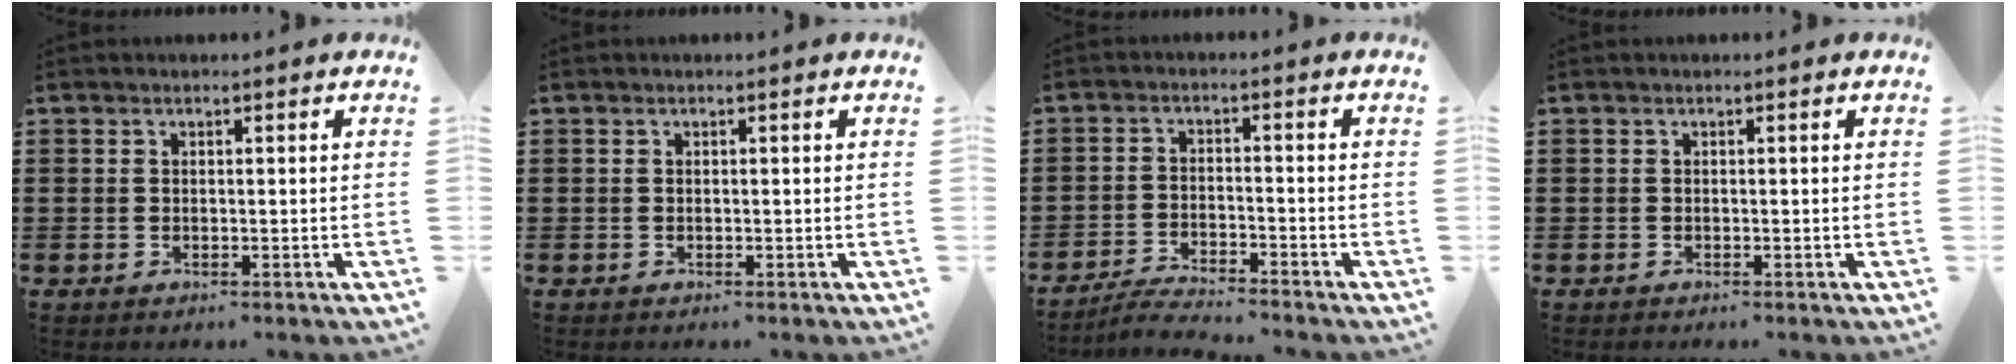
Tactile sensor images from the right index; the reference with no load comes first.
{"total": 0.0}
{"total": 3.6, "force": [-3.5, -0.1, 0.7], "torque": [-0.016, 0.001, -0.070]}
{"total": 0.0}